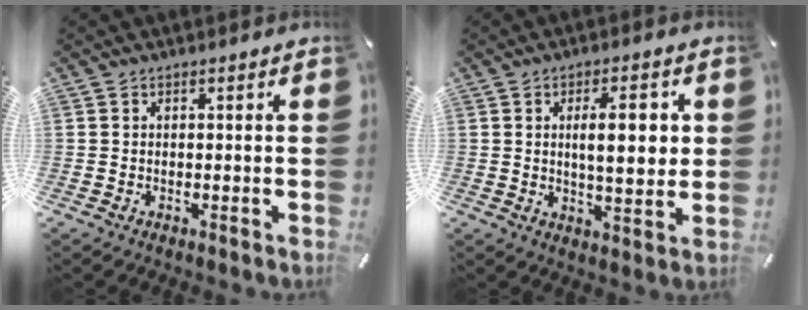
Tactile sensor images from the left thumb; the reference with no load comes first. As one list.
[{"total": 10.8, "force": [2.1, 4.0, 9.8], "torque": [-0.138, -0.008, 0.025]}]